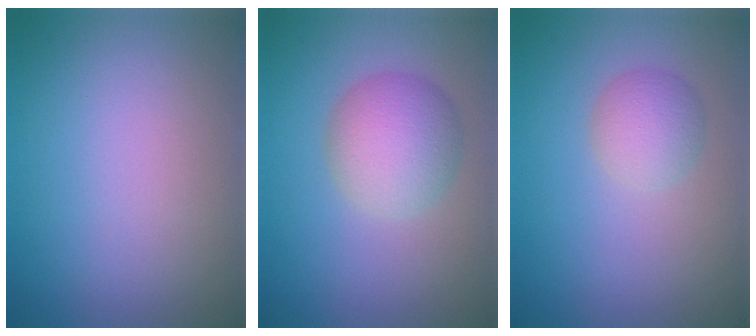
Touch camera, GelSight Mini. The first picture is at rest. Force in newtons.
{"total": 4.5, "press": 4.5, "slide": 0.2}
{"total": 2.5, "press": 2.5, "slide": 0.1}